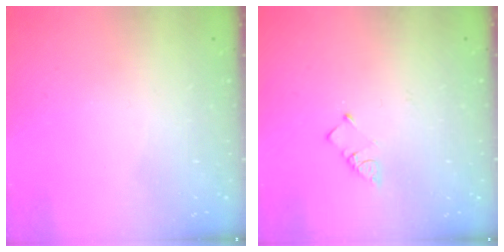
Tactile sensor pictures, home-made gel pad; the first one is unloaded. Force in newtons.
{"total": 2.7, "press": 2.7, "slide": 0.4}